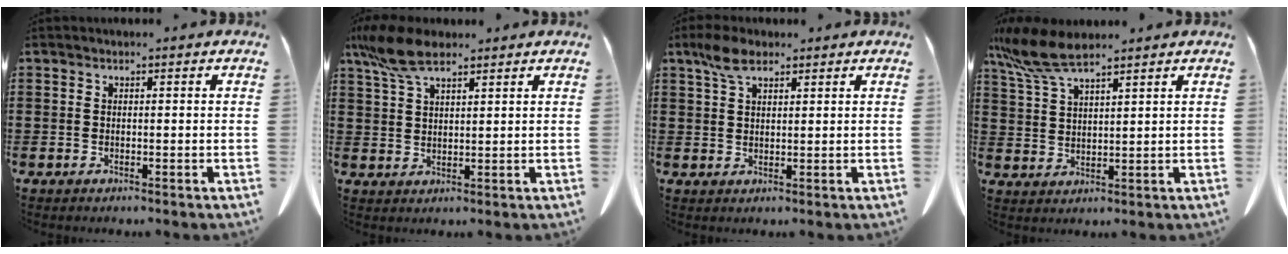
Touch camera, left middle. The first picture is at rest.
{"total": 7.5, "force": [5.1, 2.4, 4.9], "torque": [-0.121, -0.007, 0.091]}
{"total": 4.7, "force": [2.8, 2.0, 3.2], "torque": [-0.071, 0.005, 0.051]}
{"total": 7.9, "force": [6.0, 1.6, 4.9], "torque": [-0.125, -0.014, 0.108]}